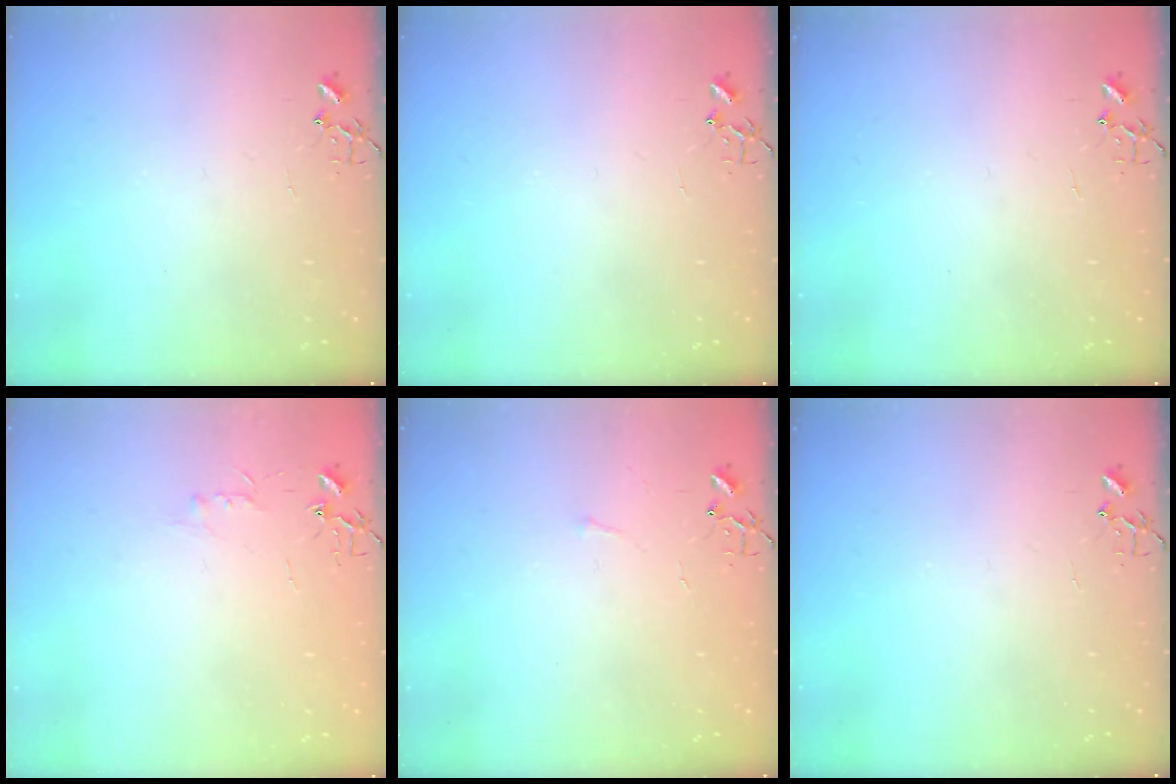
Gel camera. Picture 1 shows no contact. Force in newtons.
{"total": 0.0}
{"total": 0.0}
{"total": 4.4, "press": 4.4, "slide": 0.5}
{"total": 2.7, "press": 2.7, "slide": 0.4}
{"total": 0.0}